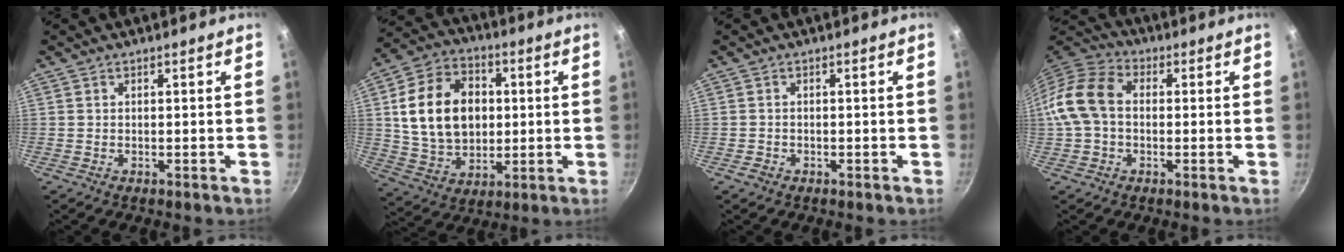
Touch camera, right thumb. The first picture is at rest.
{"total": 18.5, "force": [2.1, 13.7, 12.3], "torque": [-0.192, 0.007, 0.041]}
{"total": 1.2, "force": [-0.7, 0.9, 0.3], "torque": [-0.011, 0.007, -0.009]}
{"total": 11.6, "force": [0.1, 8.3, 8.1], "torque": [-0.139, 0.032, -0.017]}